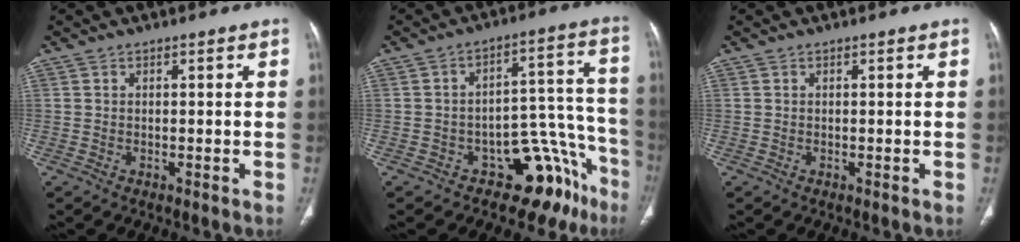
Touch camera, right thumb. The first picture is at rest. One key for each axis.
{"total": 15.0, "fx": -9.7, "fy": 8.4, "fz": 7.7, "tx": -0.013, "ty": 0.123, "tz": -0.135}
{"total": 0.0}